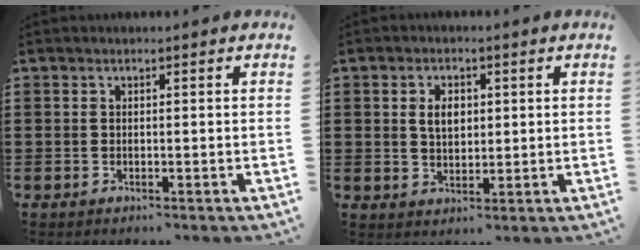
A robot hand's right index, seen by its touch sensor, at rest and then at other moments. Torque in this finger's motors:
{"motor_torque": [0.25, -0.12, 0.25, 0.05]}